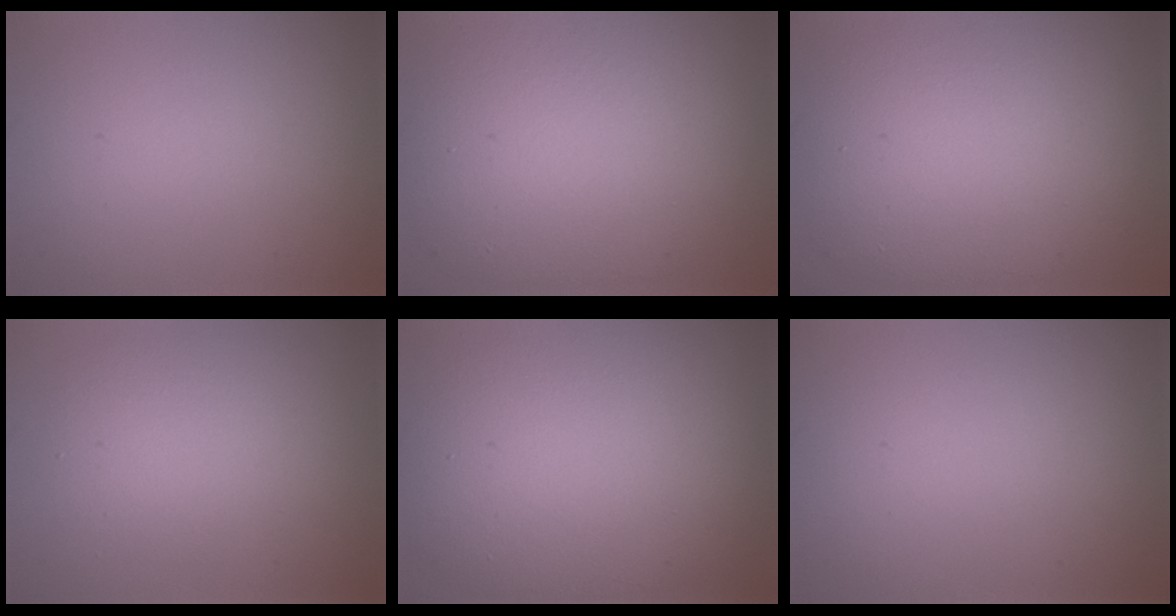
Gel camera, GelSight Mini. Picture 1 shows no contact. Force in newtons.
{"total": 11.5, "press": 11.5, "slide": 1.0}
{"total": 12.0, "press": 12.0, "slide": 0.8}
{"total": 4.1, "press": 4.1, "slide": 0.3}
{"total": 14.1, "press": 14.1, "slide": 0.9}
{"total": 0.0}